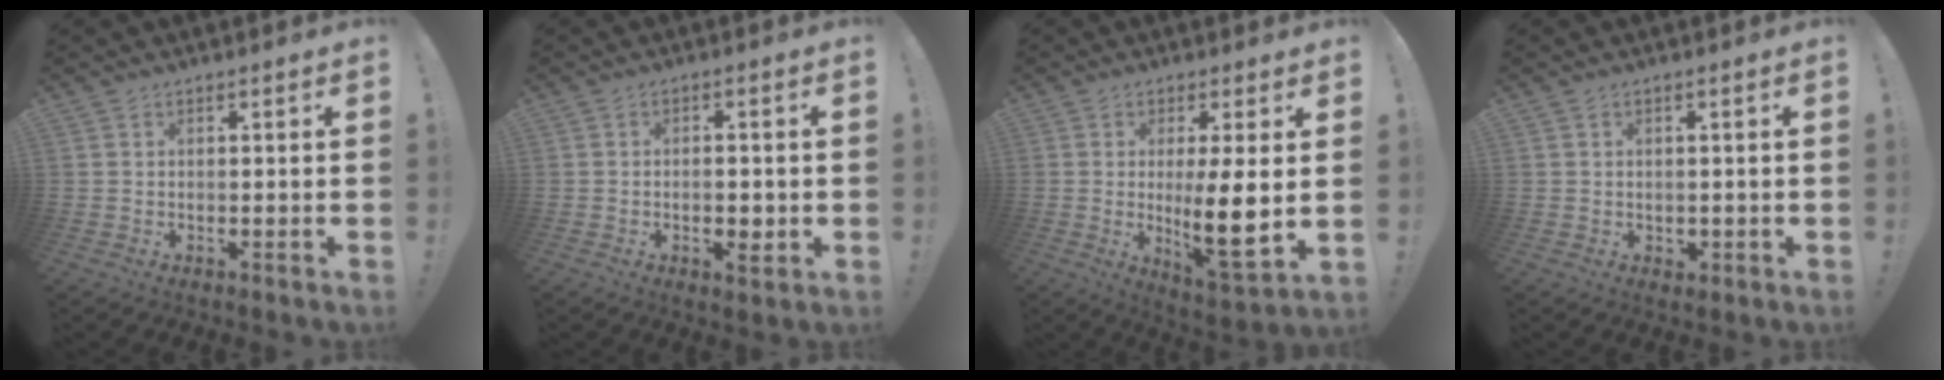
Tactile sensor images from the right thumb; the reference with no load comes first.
{"total": 3.9, "force": [-1.1, 1.9, 3.2], "torque": [-0.035, 0.003, -0.020]}
{"total": 12.4, "force": [0.4, 2.8, 12.0], "torque": [-0.191, -0.023, 0.005]}
{"total": 1.4, "force": [0.3, 1.3, 0.2], "torque": [0.000, 0.000, 0.006]}